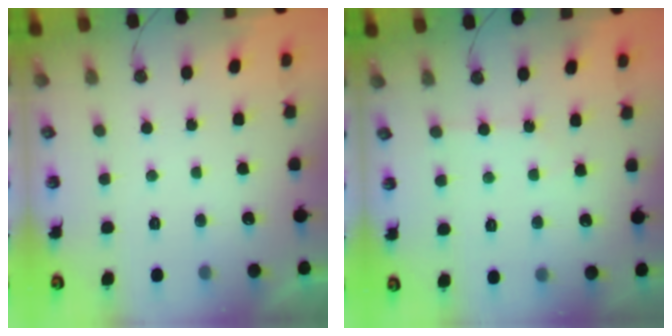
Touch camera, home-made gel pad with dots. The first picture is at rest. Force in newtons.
{"total": 2.6, "press": 2.6, "slide": 0.3}